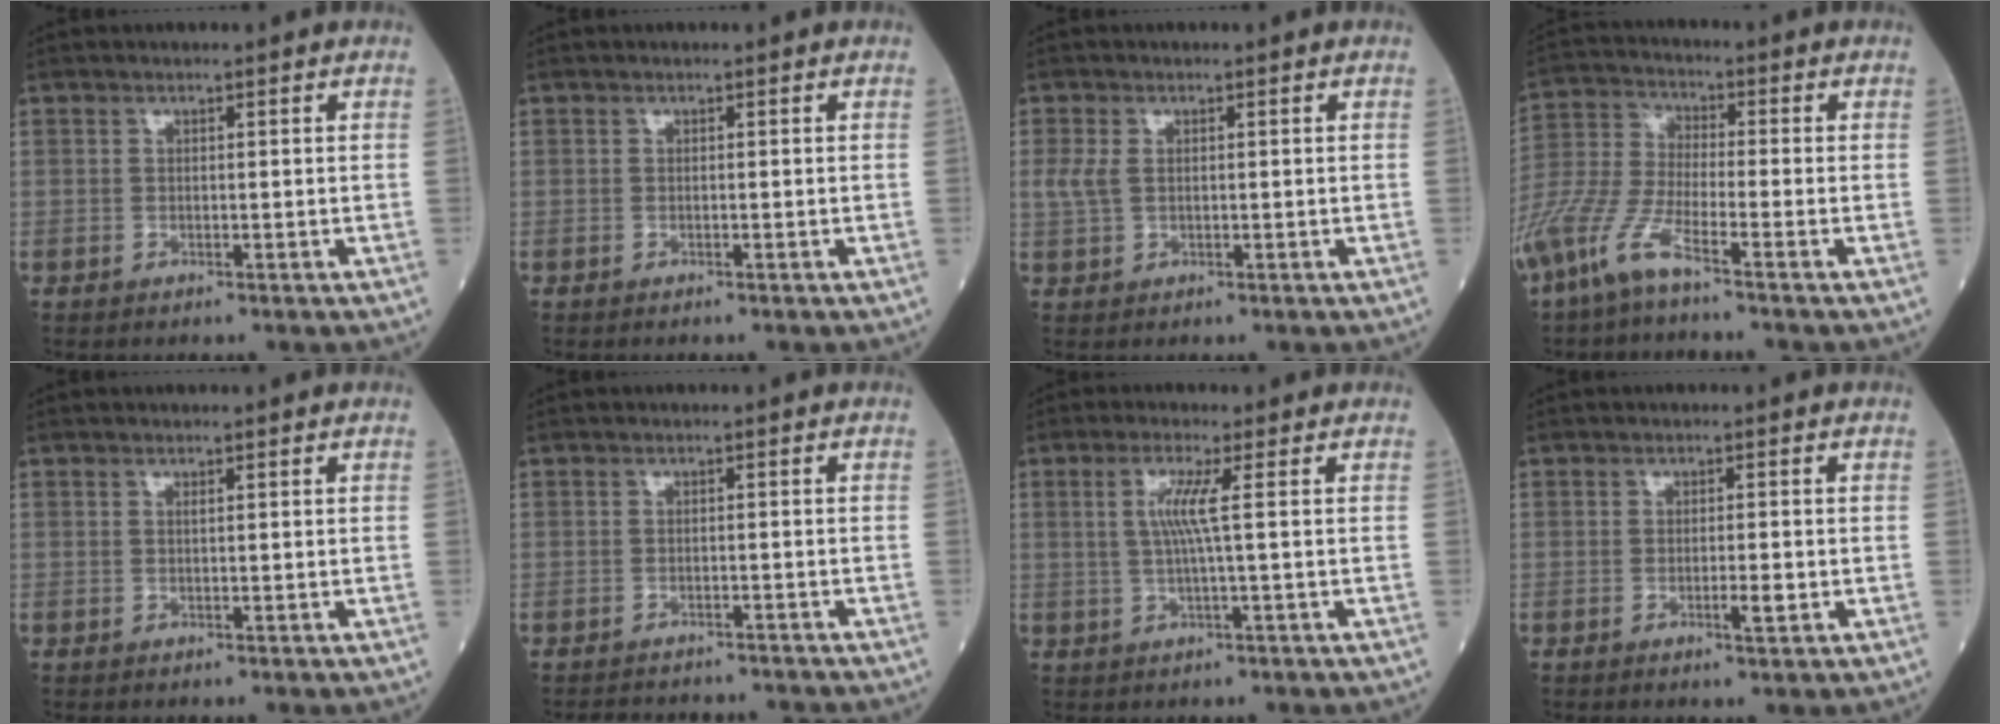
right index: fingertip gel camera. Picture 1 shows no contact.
{"total": 0.0}
{"total": 2.5, "force": [0.4, 1.6, 1.9], "torque": [-0.058, 0.007, 0.011]}
{"total": 10.3, "force": [-6.8, 1.2, 7.7], "torque": [-0.187, -0.021, -0.144]}
{"total": 0.0}
{"total": 8.5, "force": [-8.1, 1.7, 1.7], "torque": [-0.025, 0.001, -0.096]}
{"total": 4.1, "force": [0.6, -0.8, 4.0], "torque": [-0.085, 0.002, 0.013]}
{"total": 2.1, "force": [-0.7, 0.3, 1.9], "torque": [-0.035, -0.003, -0.009]}